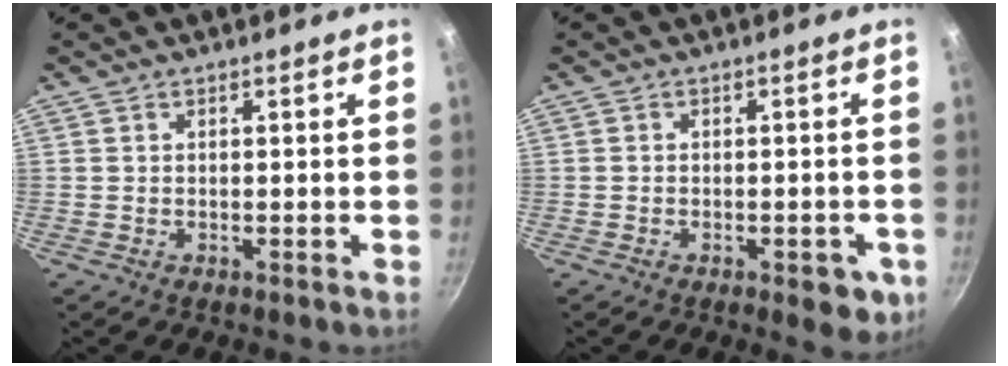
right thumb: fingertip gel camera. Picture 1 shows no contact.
{"total": 5.9, "force": [-2.4, 2.8, 4.6], "torque": [-0.033, 0.012, -0.026]}